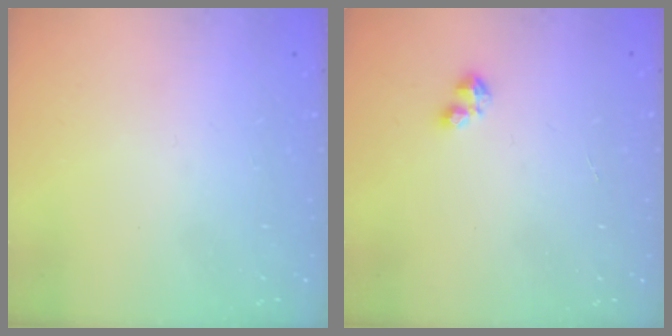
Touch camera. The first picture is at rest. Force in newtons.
{"total": 1.9, "press": 1.9, "slide": 0.4}